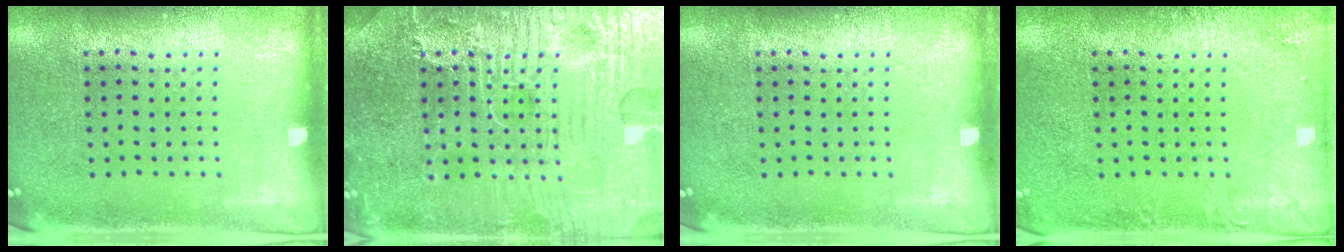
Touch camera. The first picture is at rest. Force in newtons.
{"total": 7.9, "press": 7.9, "slide": 0.9}
{"total": 0.0}
{"total": 1.5, "press": 1.5, "slide": 0.1}